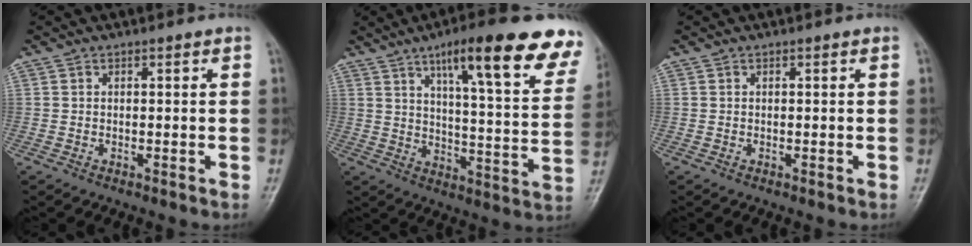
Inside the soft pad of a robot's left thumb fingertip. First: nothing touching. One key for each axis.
{"total": 22.1, "fx": 13.4, "fy": 4.8, "fz": 16.9, "tx": -0.206, "ty": -0.043, "tz": 0.184}
{"total": 0.0}